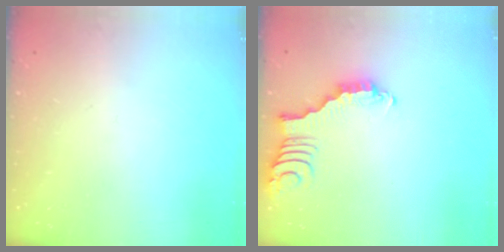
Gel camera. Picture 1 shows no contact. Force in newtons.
{"total": 2.9, "press": 2.9, "slide": 0.4}